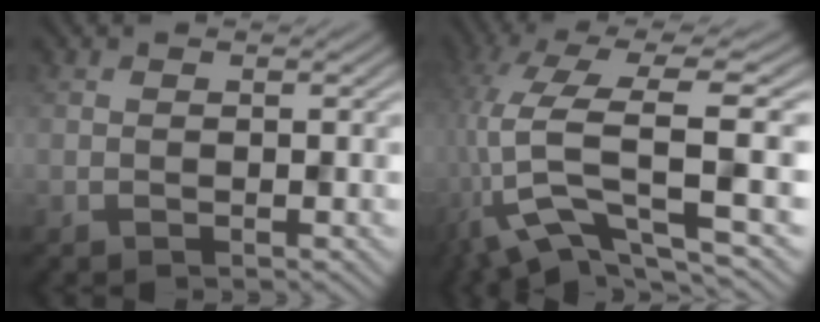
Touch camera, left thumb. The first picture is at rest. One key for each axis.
{"total": 12.4, "fx": -2.2, "fy": 3.7, "fz": 11.7, "tx": -0.250, "ty": 0.000, "tz": -0.029}